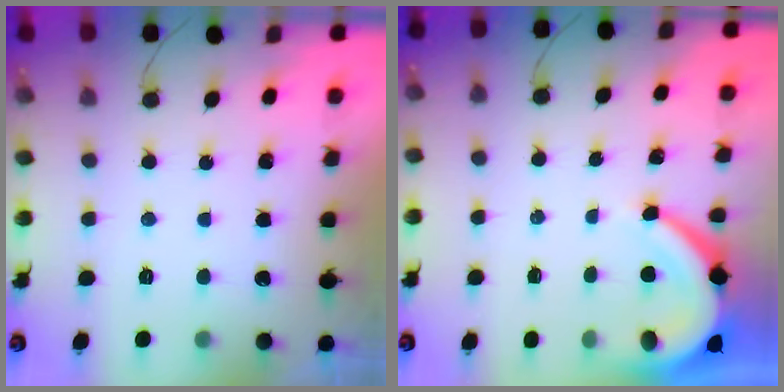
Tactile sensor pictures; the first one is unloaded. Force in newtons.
{"total": 7.3, "press": 7.3, "slide": 0.4}